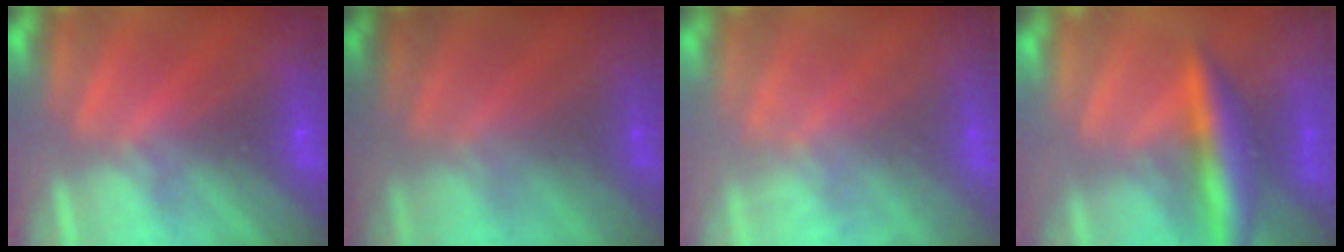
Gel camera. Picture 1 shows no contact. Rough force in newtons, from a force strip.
{"total": 1.0}
{"total": 1.7}
{"total": 9.6}